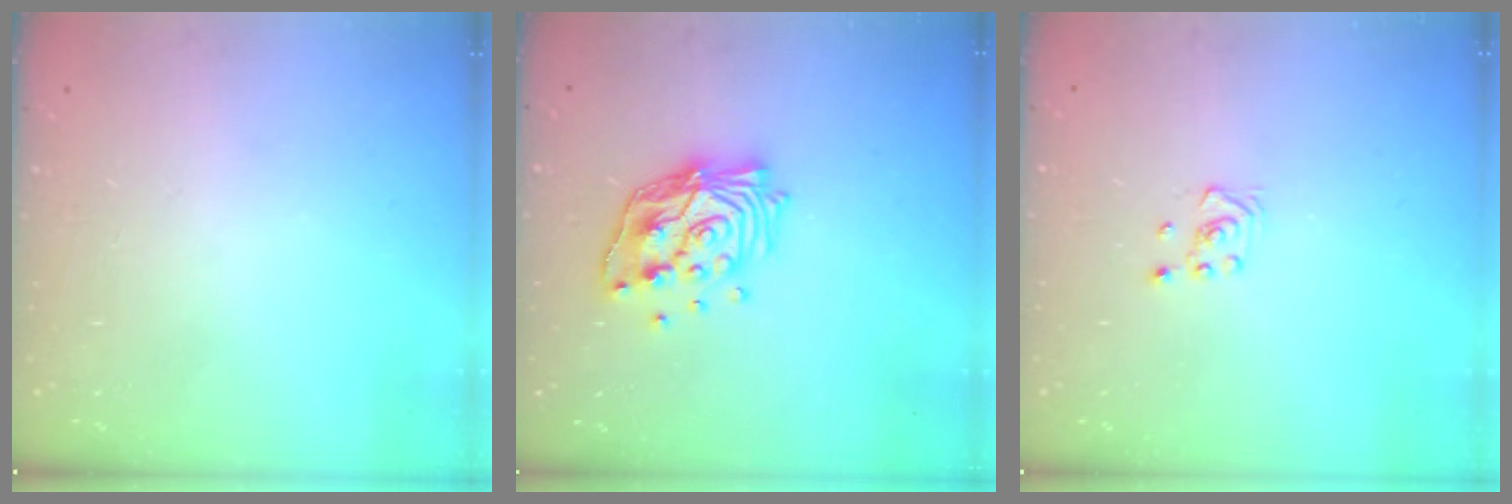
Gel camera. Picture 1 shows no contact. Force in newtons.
{"total": 14.9, "press": 14.8, "slide": 1.1}
{"total": 2.6, "press": 2.4, "slide": 1.0}